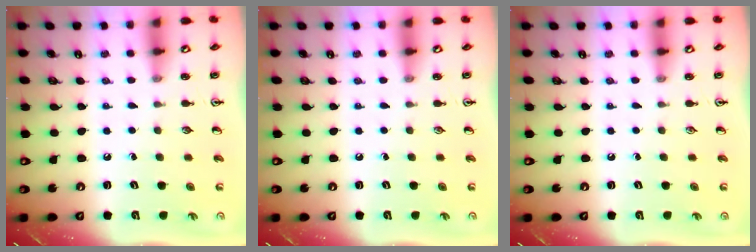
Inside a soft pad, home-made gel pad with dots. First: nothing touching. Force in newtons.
{"total": 0.0}
{"total": 0.0}